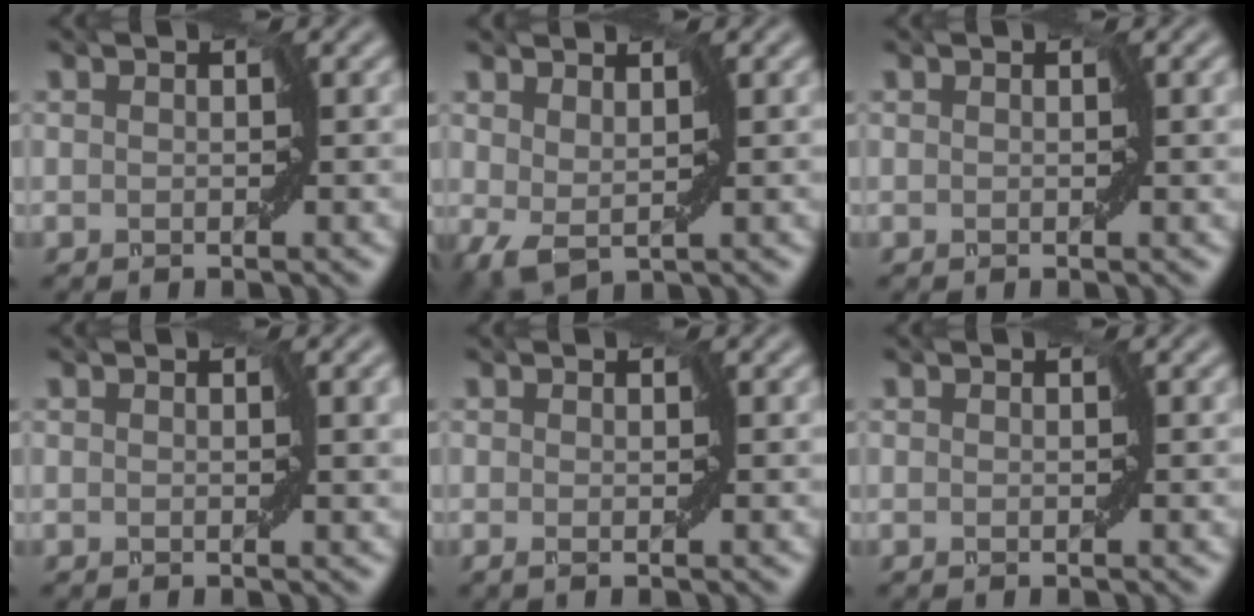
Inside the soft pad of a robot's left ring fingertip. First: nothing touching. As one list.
[{"total": 2.9, "force": [0.1, 1.9, 2.2], "torque": [-0.057, -0.012, 0.002]}, {"total": 0.8, "force": [0.0, 0.1, 0.8], "torque": [-0.014, -0.002, -0.004]}, {"total": 2.3, "force": [0.3, 1.0, 2.1], "torque": [-0.031, -0.002, -0.002]}, {"total": 1.2, "force": [-0.3, 0.3, 1.1], "torque": [-0.016, -0.005, -0.008]}, {"total": 0.0}]